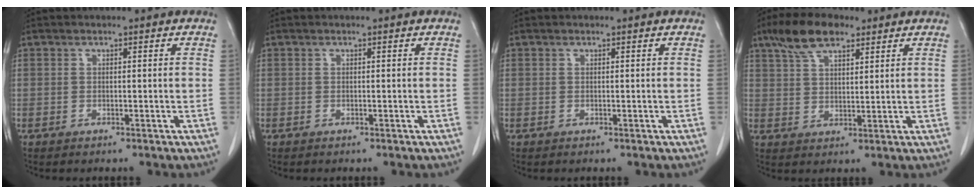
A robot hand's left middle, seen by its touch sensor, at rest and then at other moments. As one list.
[{"total": 0.0}, {"total": 0.0}, {"total": 8.1, "force": [5.5, 3.1, 5.1], "torque": [-0.101, 0.018, 0.104]}]